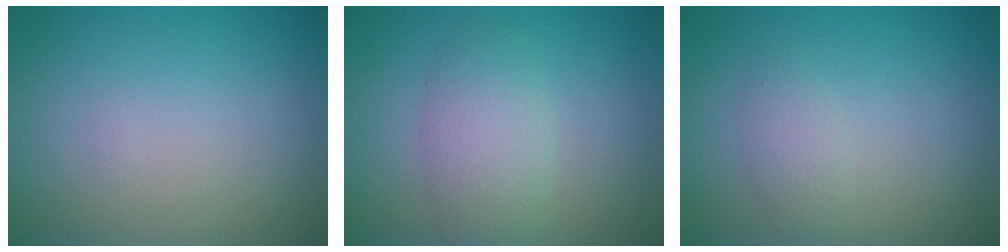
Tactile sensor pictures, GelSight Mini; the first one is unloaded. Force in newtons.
{"total": 3.7, "press": 3.7, "slide": 0.1}
{"total": 1.6, "press": 1.6, "slide": 0.1}